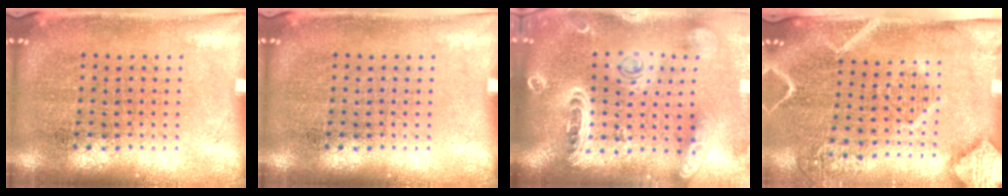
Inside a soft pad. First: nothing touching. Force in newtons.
{"total": 0.0}
{"total": 2.6, "press": 2.3, "slide": 1.1}
{"total": 2.5, "press": 1.9, "slide": 1.7}